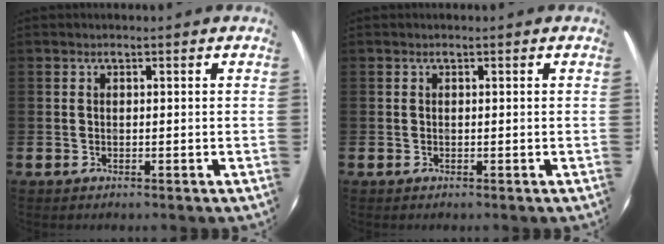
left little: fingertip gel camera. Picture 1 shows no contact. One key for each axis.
{"total": 0.0}